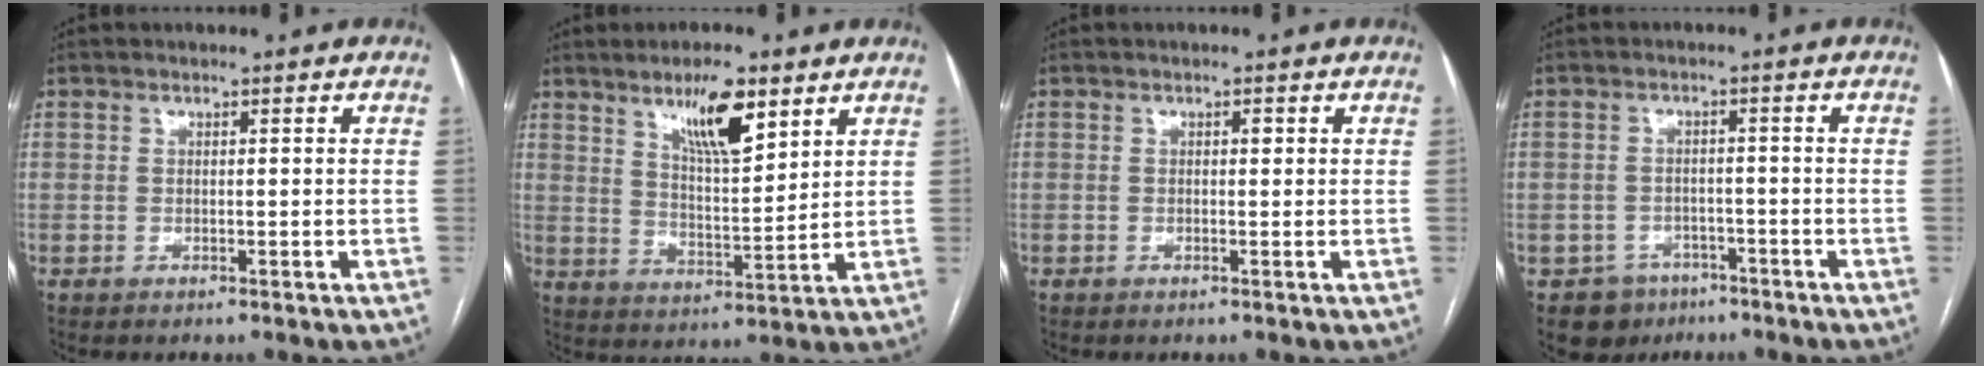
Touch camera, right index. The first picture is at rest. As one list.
[{"total": 9.8, "force": [6.0, 2.2, 7.5], "torque": [-0.131, -0.003, 0.107]}, {"total": 0.7, "force": [0.2, 0.3, 0.6], "torque": [-0.010, 0.001, 0.002]}, {"total": 5.1, "force": [-3.1, 4.1, 0.1], "torque": [0.006, 0.012, -0.043]}]